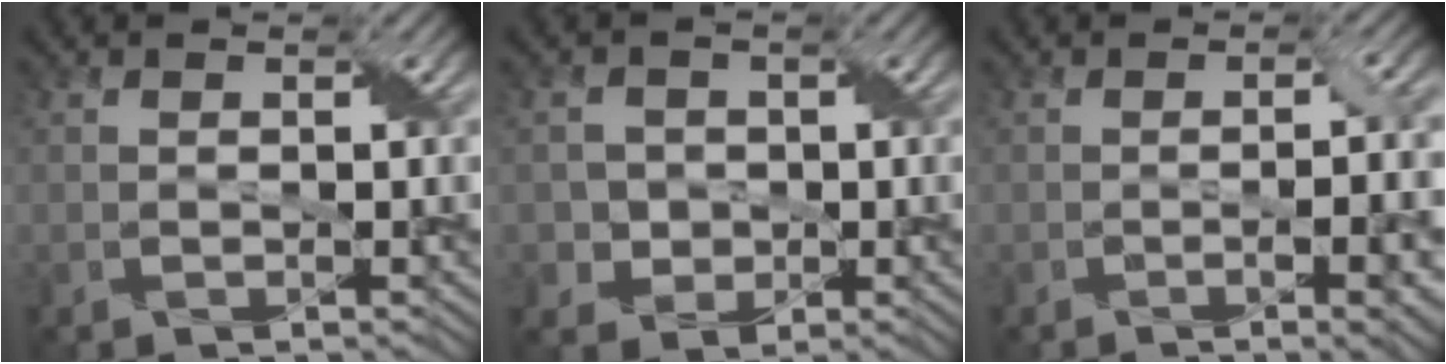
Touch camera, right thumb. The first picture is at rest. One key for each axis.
{"total": 3.5, "fx": -0.2, "fy": 3.4, "fz": 0.7, "tx": -0.024, "ty": -0.003, "tz": -0.009}
{"total": 6.8, "fx": -1.9, "fy": 1.5, "fz": 6.3, "tx": -0.089, "ty": -0.007, "tz": -0.021}